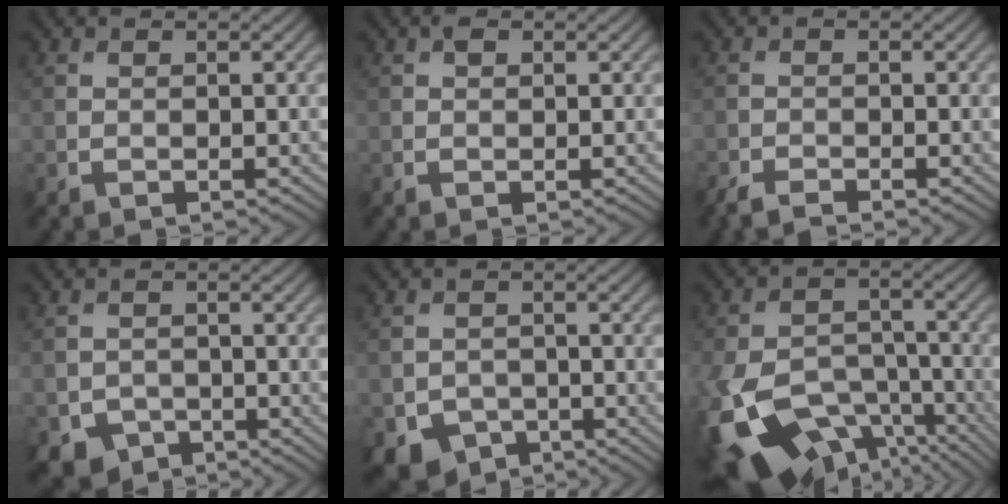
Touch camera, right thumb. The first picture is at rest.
{"total": 0.9, "force": [0.4, 0.5, 0.5], "torque": [-0.010, -0.001, 0.007]}
{"total": 2.5, "force": [-2.2, 0.3, 1.1], "torque": [-0.025, -0.006, -0.047]}
{"total": 3.7, "force": [-2.4, 2.6, 1.2], "torque": [-0.026, -0.012, -0.045]}
{"total": 4.8, "force": [-2.8, 3.4, 1.8], "torque": [-0.040, -0.015, -0.048]}
{"total": 17.4, "force": [-9.0, 10.9, 10.1], "torque": [-0.262, -0.069, -0.124]}